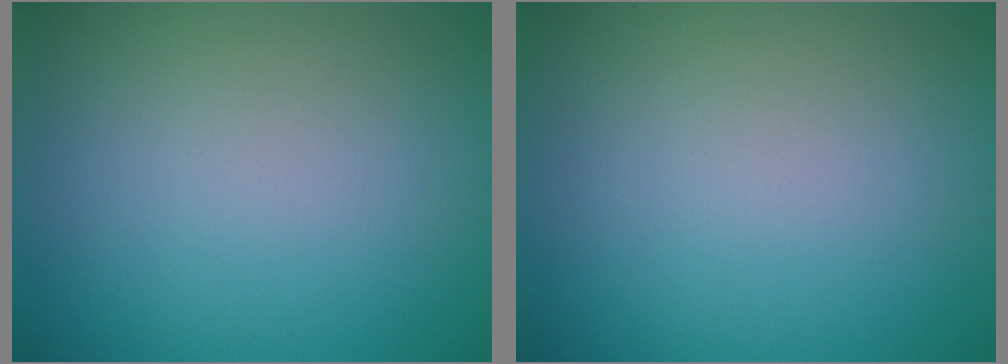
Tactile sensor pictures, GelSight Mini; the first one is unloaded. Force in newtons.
{"total": 0.0}